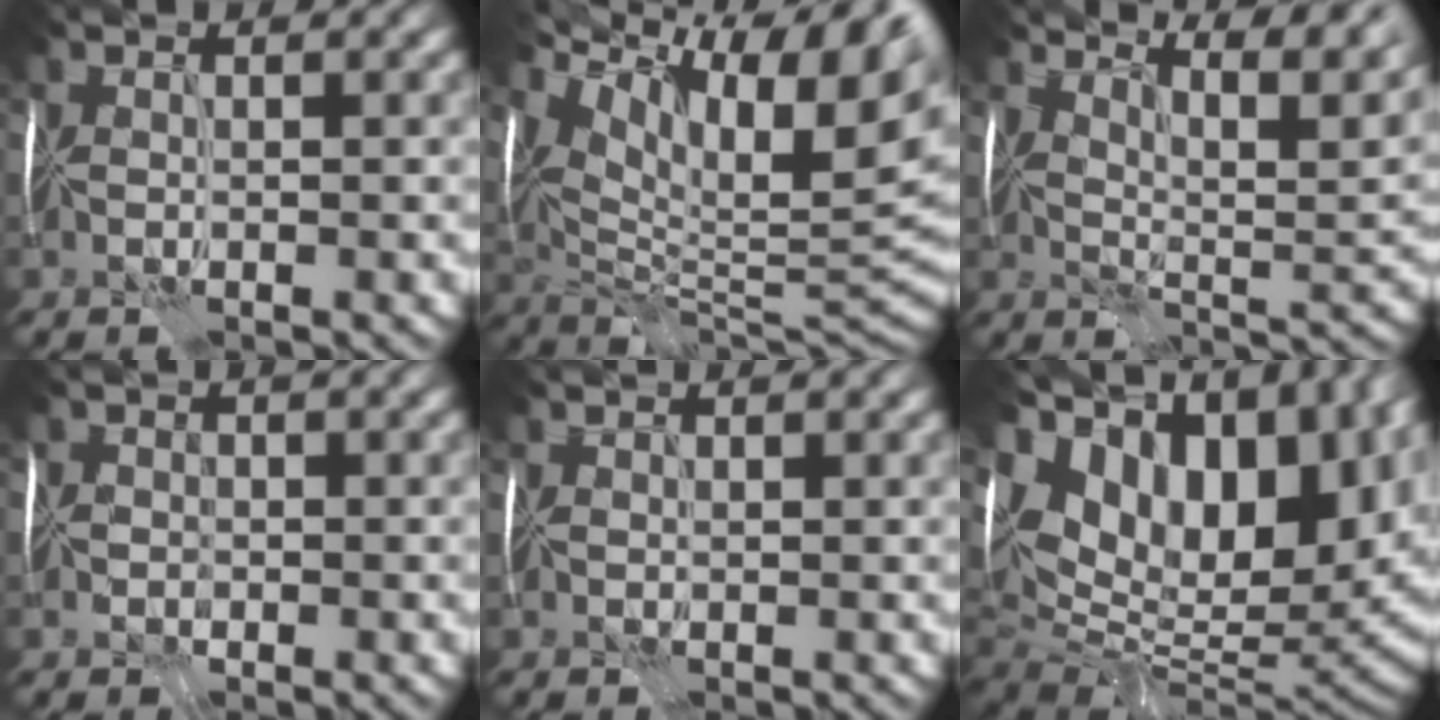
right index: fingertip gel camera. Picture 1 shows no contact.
{"total": 15.9, "force": [6.9, 6.5, 12.8], "torque": [-0.187, 0.028, 0.128]}
{"total": 8.7, "force": [6.7, 1.7, 5.3], "torque": [-0.080, 0.006, 0.087]}
{"total": 2.2, "force": [-0.6, 2.1, 0.4], "torque": [0.013, 0.014, -0.029]}
{"total": 0.0}
{"total": 20.1, "force": [7.7, 11.5, 14.6], "torque": [-0.218, 0.037, 0.183]}